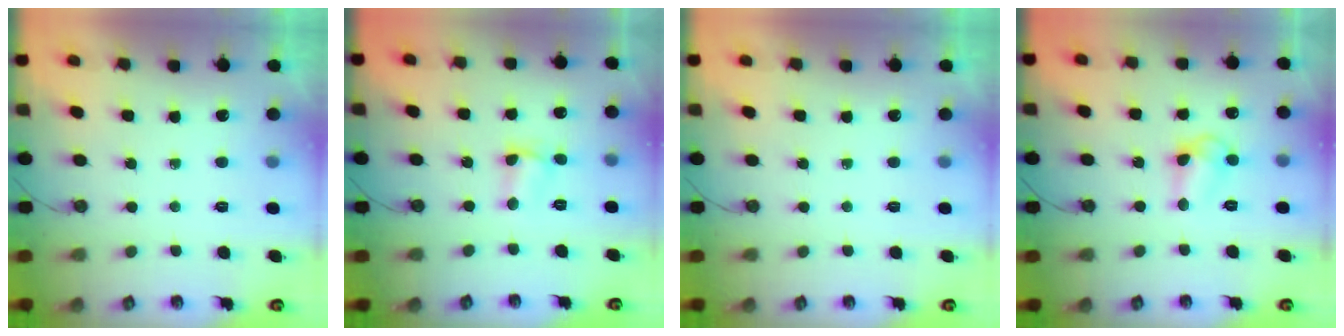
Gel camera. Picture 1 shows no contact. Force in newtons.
{"total": 3.3, "press": 2.7, "slide": 1.9}
{"total": 0.0}
{"total": 8.0, "press": 8.0, "slide": 0.7}